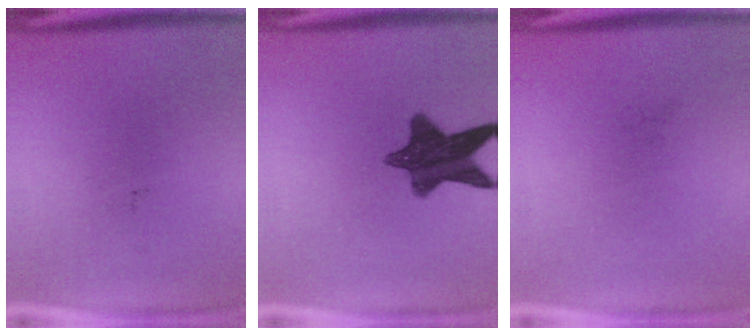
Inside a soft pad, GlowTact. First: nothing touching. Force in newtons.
{"total": 11.5}
{"total": 0.0}